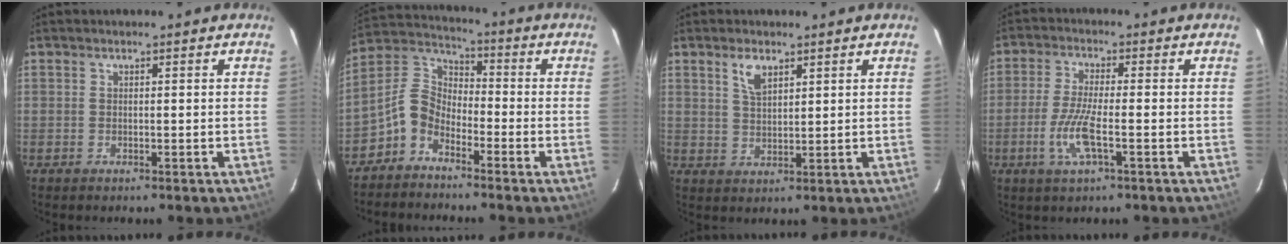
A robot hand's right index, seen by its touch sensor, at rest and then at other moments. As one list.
[{"total": 7.1, "force": [-4.6, 4.2, 3.4], "torque": [-0.074, 0.027, -0.106]}, {"total": 4.1, "force": [2.5, 1.8, 2.7], "torque": [-0.051, 0.004, 0.048]}, {"total": 7.3, "force": [-2.5, 1.1, 6.7], "torque": [-0.144, -0.006, -0.051]}]